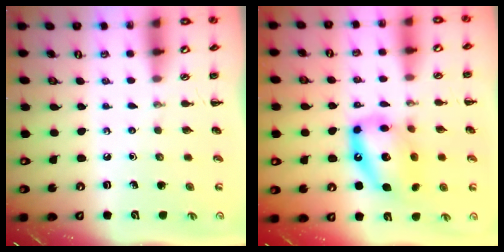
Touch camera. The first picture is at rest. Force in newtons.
{"total": 13.7, "press": 13.3, "slide": 3.4}